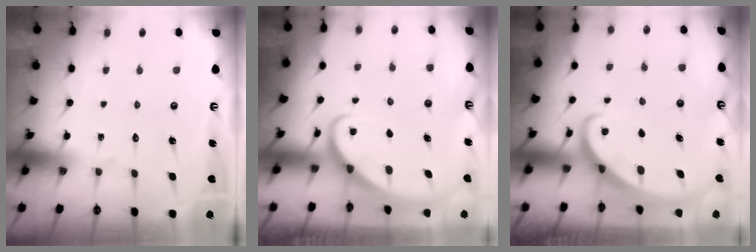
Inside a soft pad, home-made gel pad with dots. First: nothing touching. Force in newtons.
{"total": 2.3, "press": 2.3, "slide": 0.2}
{"total": 2.3, "press": 2.3, "slide": 0.3}